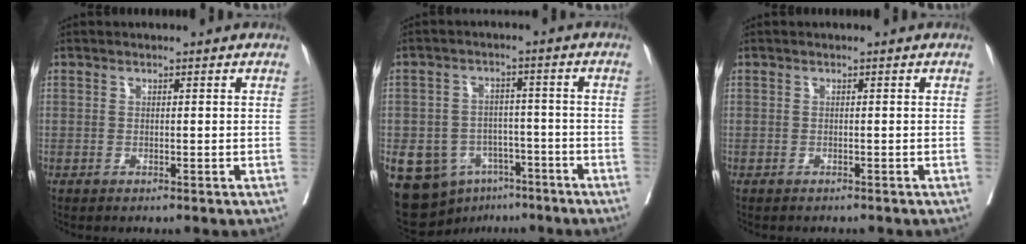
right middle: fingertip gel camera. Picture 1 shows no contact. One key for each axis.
{"total": 11.8, "fx": -6.2, "fy": 8.7, "fz": 5.0, "tx": -0.090, "ty": 0.018, "tz": -0.089}
{"total": 1.2, "fx": -1.1, "fy": 0.3, "fz": 0.3, "tx": -0.015, "ty": -0.004, "tz": -0.016}